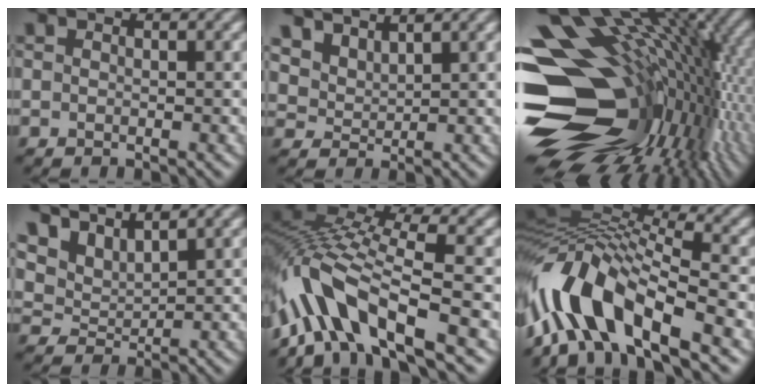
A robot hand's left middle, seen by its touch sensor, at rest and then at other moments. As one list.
[{"total": 4.8, "force": [4.1, 2.0, 1.4], "torque": [-0.056, -0.002, 0.092]}, {"total": 19.3, "force": [-1.3, 12.3, 14.9], "torque": [-0.254, -0.002, -0.013]}, {"total": 5.1, "force": [4.5, 1.5, 1.8], "torque": [-0.059, 0.010, 0.077]}, {"total": 10.1, "force": [-5.0, 3.5, 8.0], "torque": [-0.155, 0.018, -0.105]}, {"total": 12.2, "force": [-5.4, 5.1, 9.6], "torque": [-0.174, 0.014, -0.105]}]